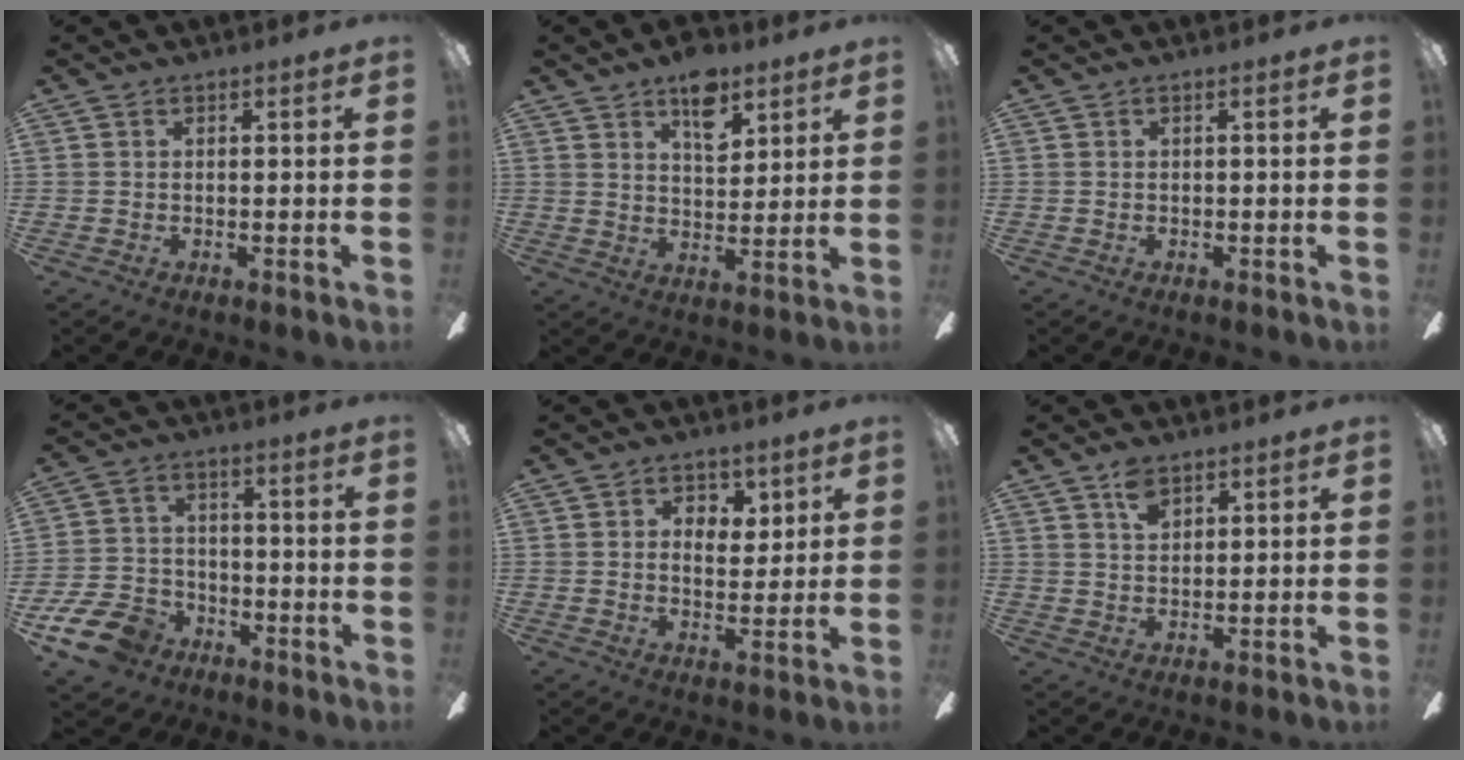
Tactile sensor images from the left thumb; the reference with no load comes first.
{"total": 10.0, "force": [6.3, 5.3, 5.7], "torque": [-0.069, -0.026, 0.108]}
{"total": 0.0}
{"total": 11.9, "force": [-7.7, 7.4, 5.1], "torque": [-0.112, 0.053, -0.142]}
{"total": 5.0, "force": [2.1, 3.9, 2.3], "torque": [-0.025, 0.000, 0.033]}
{"total": 4.6, "force": [3.0, 2.5, 2.5], "torque": [-0.040, -0.004, 0.052]}